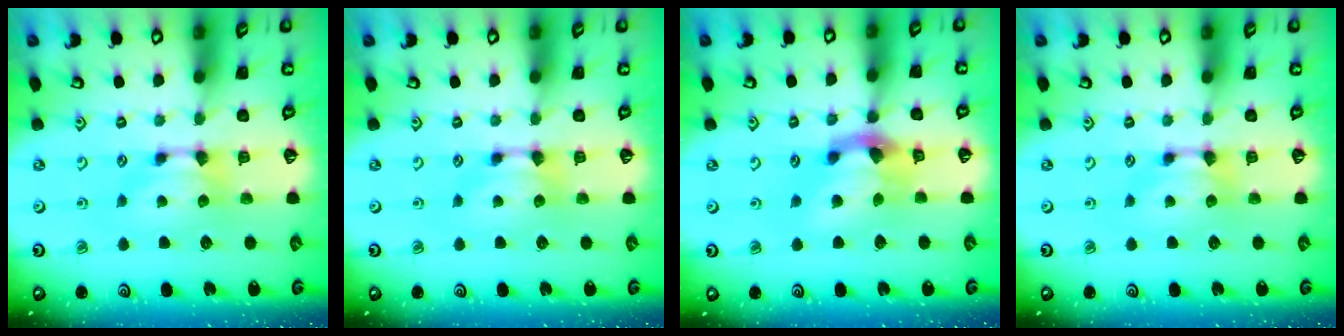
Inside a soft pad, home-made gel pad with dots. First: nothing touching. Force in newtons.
{"total": 0.0}
{"total": 4.9, "press": 4.5, "slide": 1.9}
{"total": 0.0}